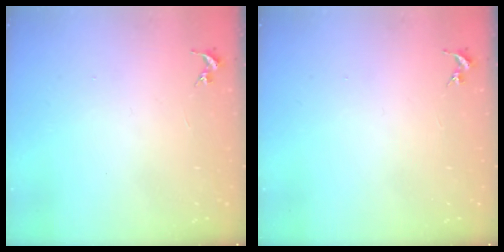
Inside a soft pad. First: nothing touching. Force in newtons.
{"total": 0.0}